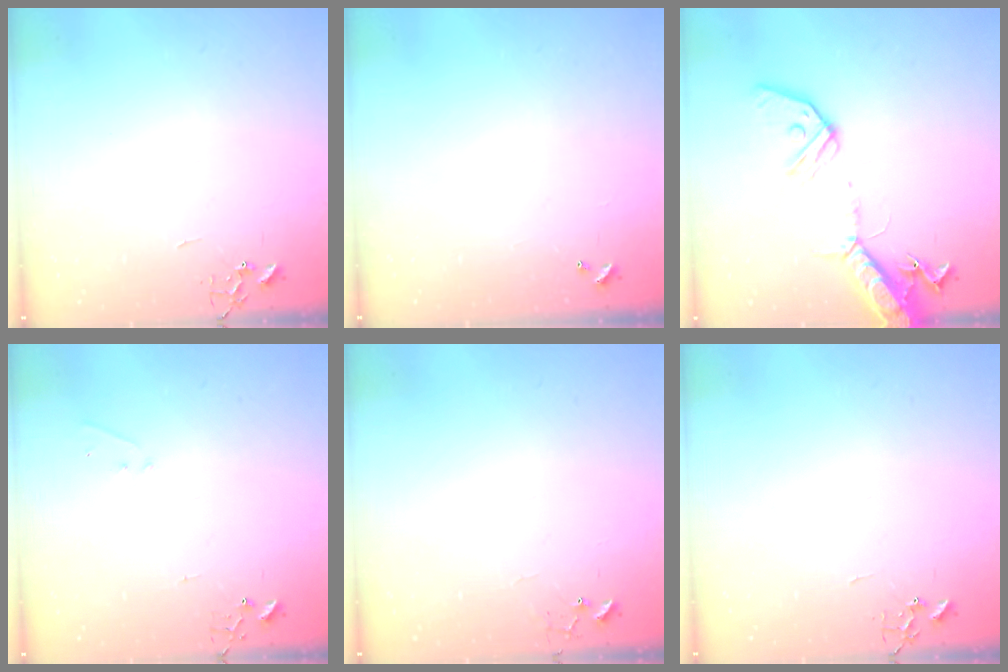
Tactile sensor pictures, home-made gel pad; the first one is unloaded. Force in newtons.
{"total": 0.0}
{"total": 16.0, "press": 15.7, "slide": 3.0}
{"total": 4.0, "press": 4.0, "slide": 0.2}
{"total": 6.1, "press": 6.0, "slide": 0.4}
{"total": 0.0}